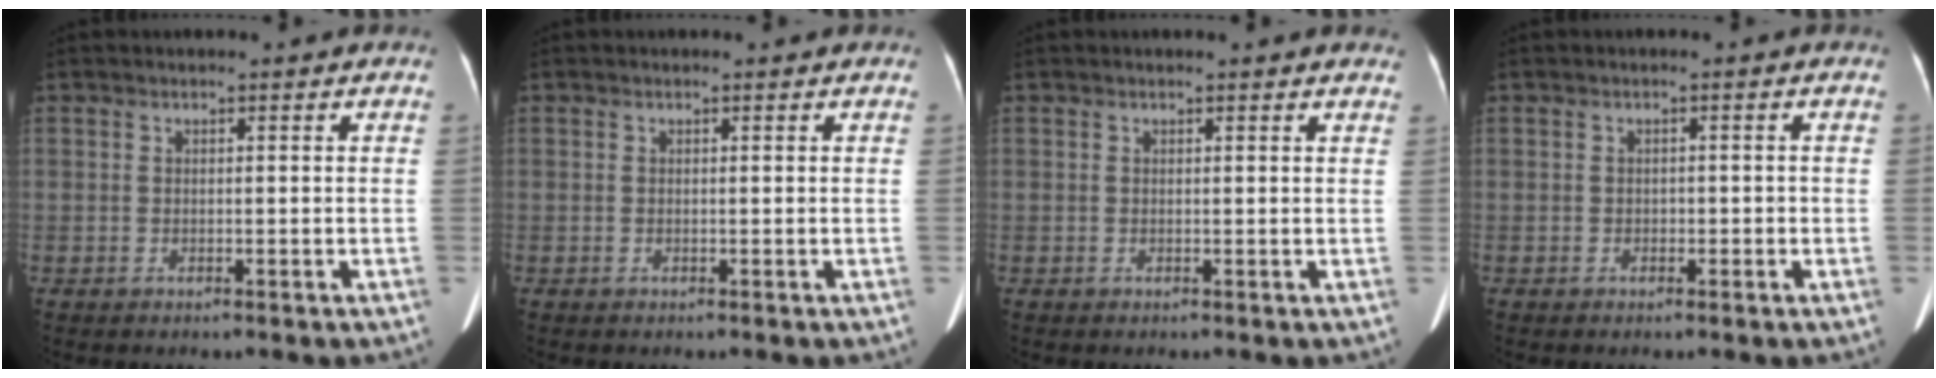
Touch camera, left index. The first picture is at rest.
{"total": 0.0}
{"total": 4.1, "force": [3.8, 0.9, 1.3], "torque": [-0.013, 0.010, 0.026]}
{"total": 0.8, "force": [-0.5, 0.6, 0.3], "torque": [-0.003, 0.001, -0.006]}